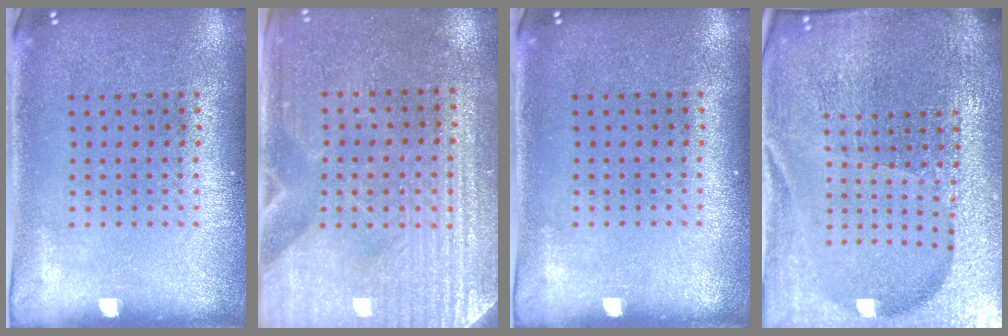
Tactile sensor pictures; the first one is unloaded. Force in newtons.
{"total": 3.4, "press": 3.2, "slide": 1.2}
{"total": 0.0}
{"total": 5.8, "press": 5.2, "slide": 2.6}